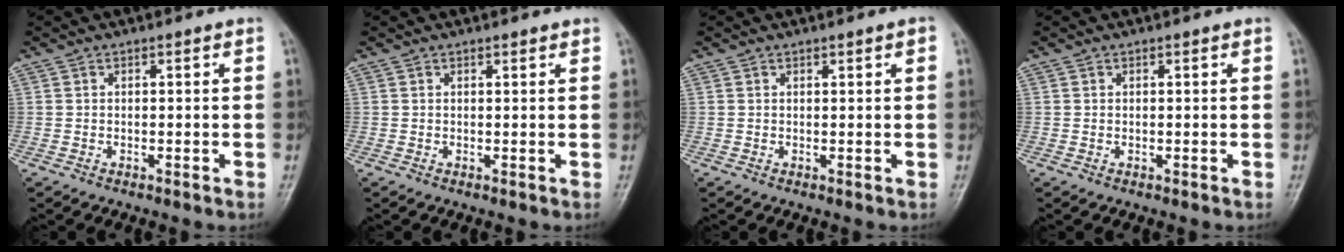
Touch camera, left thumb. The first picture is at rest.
{"total": 0.8, "force": [0.7, 0.3, 0.3], "torque": [-0.004, -0.002, 0.009]}
{"total": 0.9, "force": [0.5, 0.2, 0.7], "torque": [-0.010, 0.000, 0.007]}
{"total": 0.0}